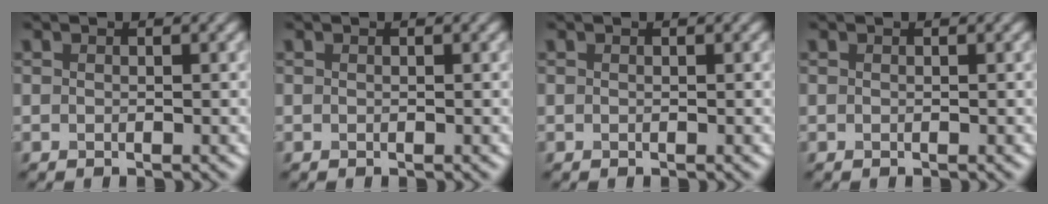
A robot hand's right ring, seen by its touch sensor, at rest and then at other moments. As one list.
[{"total": 0.0}, {"total": 0.0}, {"total": 0.0}]